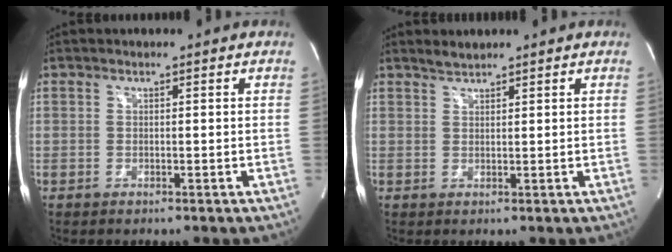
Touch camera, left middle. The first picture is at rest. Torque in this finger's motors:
{"motor_torque": [0.13, 0.08, -0.11, -0.01]}